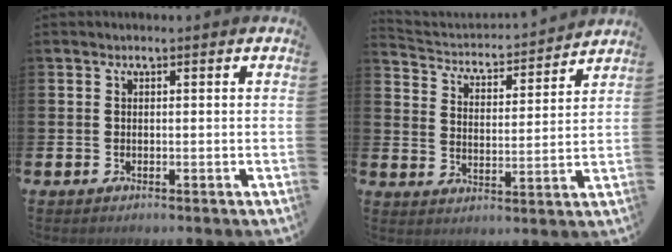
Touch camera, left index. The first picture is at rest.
{"total": 3.6, "force": [3.4, 1.1, 0.3], "torque": [-0.027, -0.042, 0.049]}